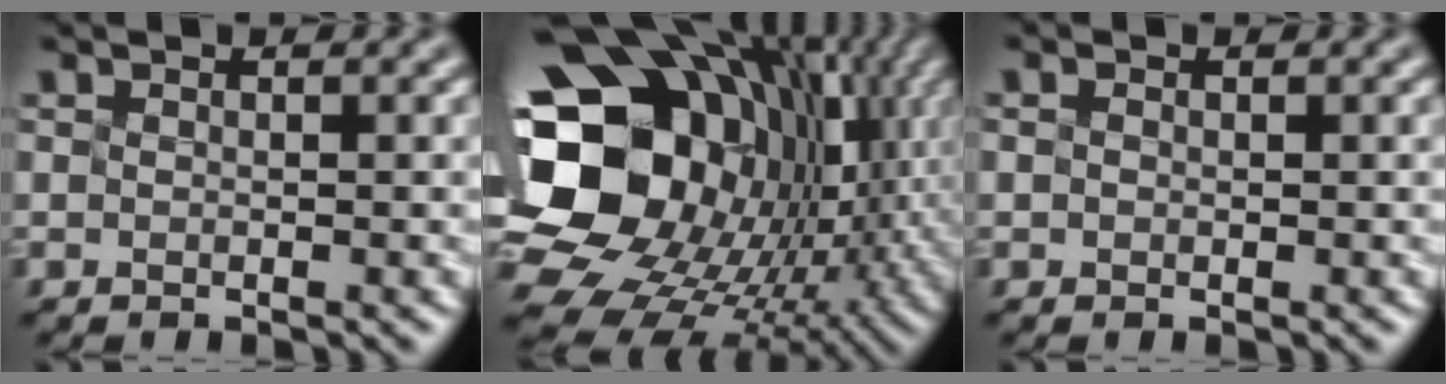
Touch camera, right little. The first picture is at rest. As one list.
[{"total": 20.1, "force": [1.5, 16.3, 11.6], "torque": [-0.234, 0.000, 0.040]}, {"total": 0.8, "force": [-0.5, -0.3, -0.5], "torque": [0.003, 0.001, -0.001]}]